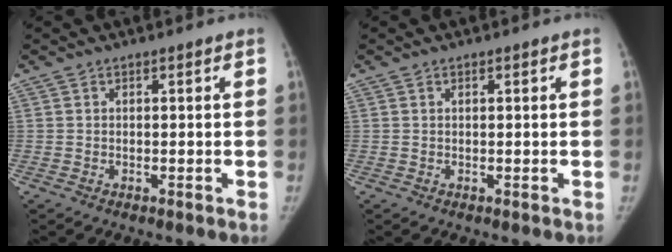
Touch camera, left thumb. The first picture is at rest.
{"total": 0.5, "force": [0.3, 0.1, 0.4], "torque": [-0.007, 0.001, 0.004]}